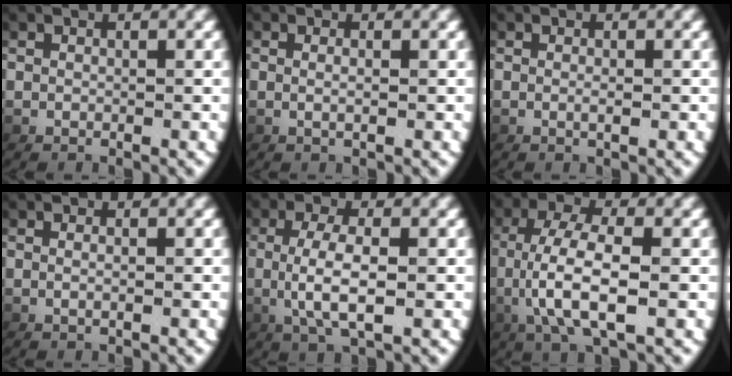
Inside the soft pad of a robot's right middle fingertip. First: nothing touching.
{"total": 0.9, "force": [0.0, -0.1, 0.9], "torque": [-0.023, -0.006, 0.003]}
{"total": 0.7, "force": [-0.2, 0.1, 0.7], "torque": [-0.015, -0.002, -0.002]}
{"total": 0.8, "force": [-0.3, -0.2, 0.7], "torque": [-0.021, -0.006, -0.001]}
{"total": 4.3, "force": [-0.2, 1.0, 4.2], "torque": [-0.095, -0.010, 0.006]}
{"total": 5.9, "force": [-0.5, 1.8, 5.6], "torque": [-0.129, -0.015, 0.004]}